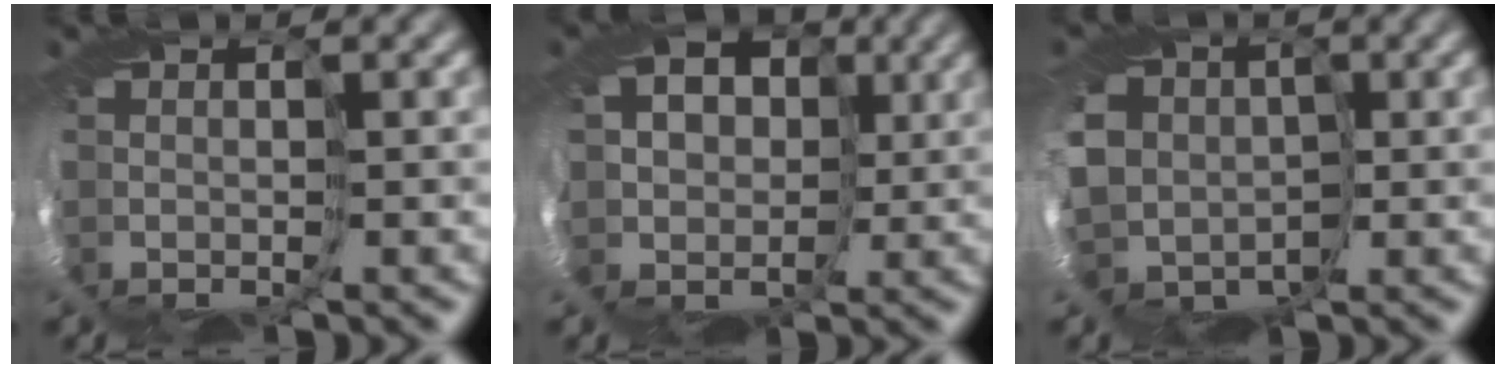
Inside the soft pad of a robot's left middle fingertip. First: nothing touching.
{"total": 10.7, "force": [3.5, 9.1, 4.4], "torque": [-0.083, 0.038, 0.041]}
{"total": 8.0, "force": [0.4, 7.3, 3.4], "torque": [-0.087, 0.000, -0.019]}